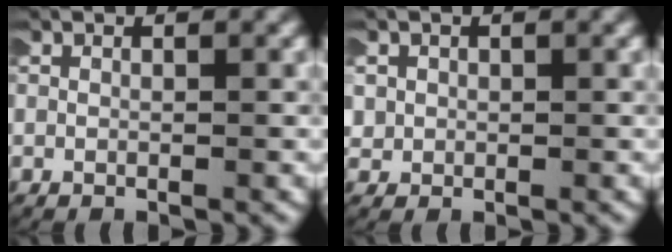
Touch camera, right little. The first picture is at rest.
{"total": 2.3, "force": [0.2, 2.2, 0.5], "torque": [-0.026, 0.003, 0.000]}